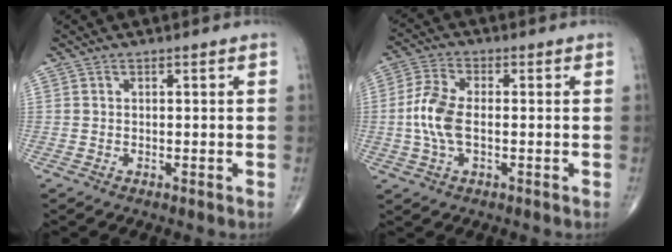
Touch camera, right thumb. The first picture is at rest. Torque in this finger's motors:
{"motor_torque": [0.91, 0.92, 0.49, -0.43, 0.09]}